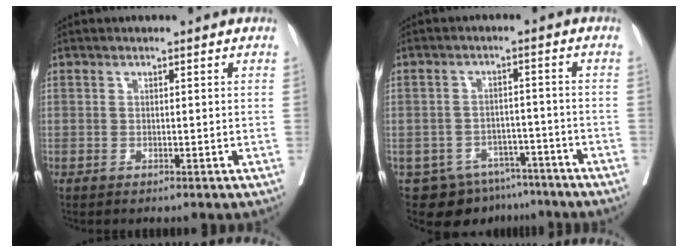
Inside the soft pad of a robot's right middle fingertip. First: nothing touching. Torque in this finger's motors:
{"motor_torque": [-0.38, -0.40, -0.09, -0.01]}